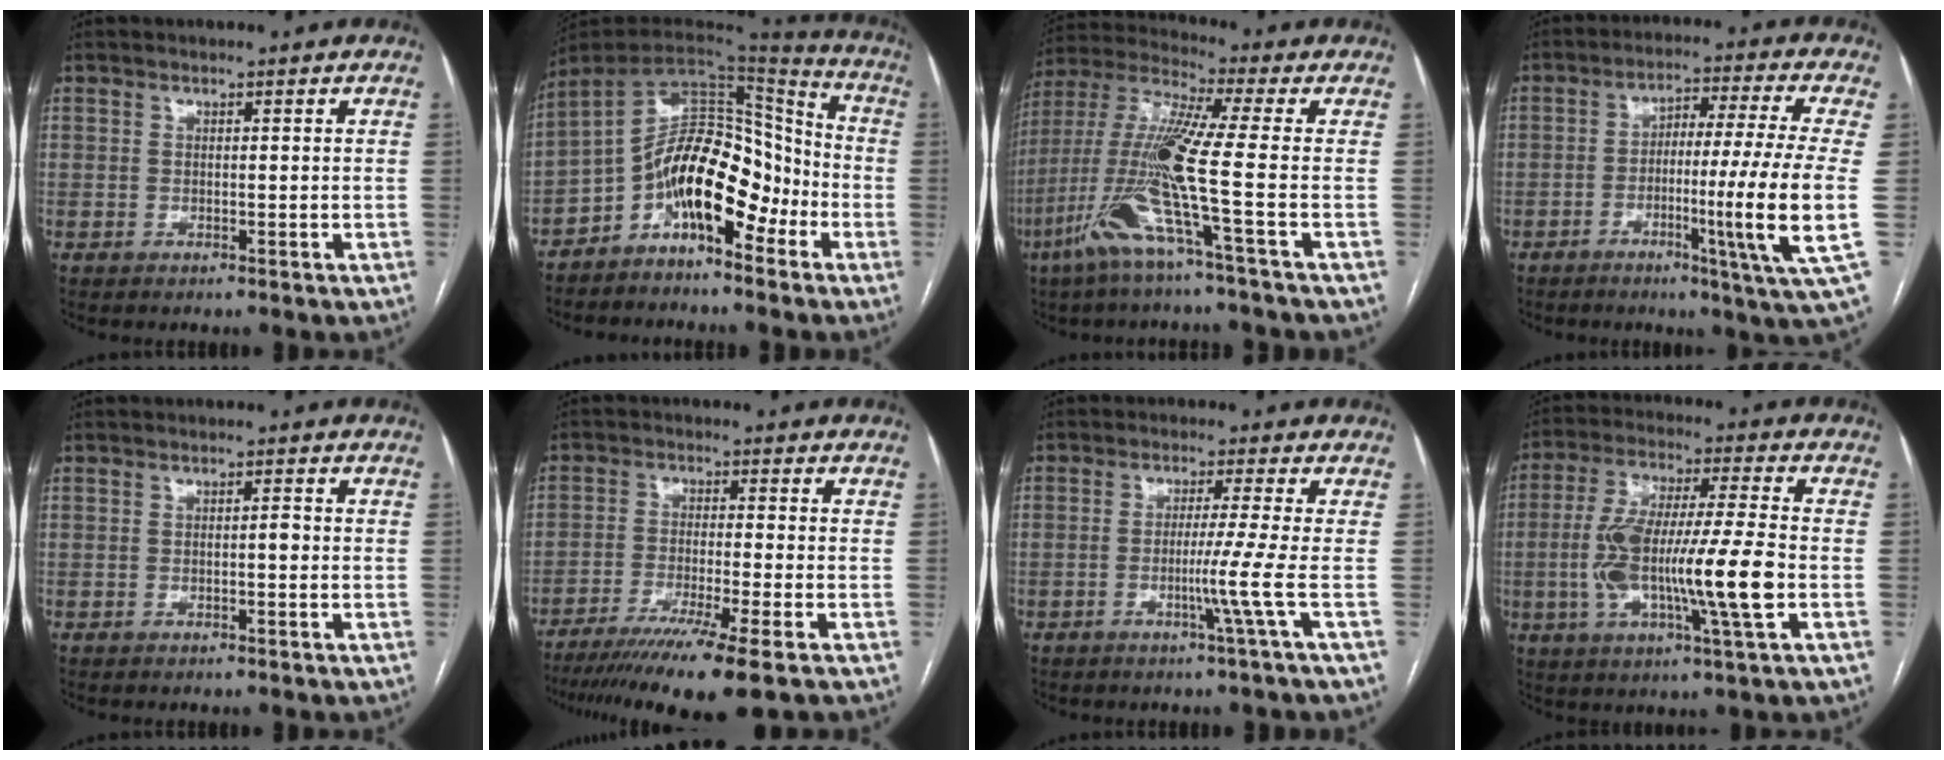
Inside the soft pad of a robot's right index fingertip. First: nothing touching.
{"total": 13.2, "force": [-5.9, 5.7, 10.3], "torque": [-0.172, 0.037, -0.101]}
{"total": 13.8, "force": [-5.2, -1.5, 12.7], "torque": [-0.271, -0.007, -0.110]}
{"total": 14.0, "force": [-2.9, -2.1, 13.6], "torque": [-0.220, -0.016, -0.057]}
{"total": 1.1, "force": [-0.3, 0.1, 1.1], "torque": [-0.016, 0.002, -0.005]}
{"total": 13.4, "force": [-9.8, -1.3, 9.1], "torque": [-0.154, -0.040, -0.156]}
{"total": 5.0, "force": [-1.6, -2.4, 4.1], "torque": [-0.073, -0.009, -0.031]}
{"total": 15.7, "force": [-2.8, 0.8, 15.4], "torque": [-0.296, 0.002, -0.053]}